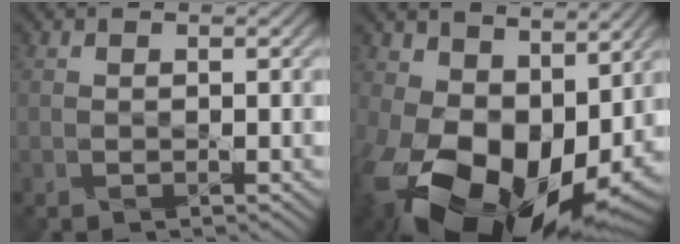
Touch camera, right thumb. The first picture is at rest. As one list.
[{"total": 18.3, "force": [-1.1, 12.5, 13.4], "torque": [-0.271, -0.049, 0.016]}]